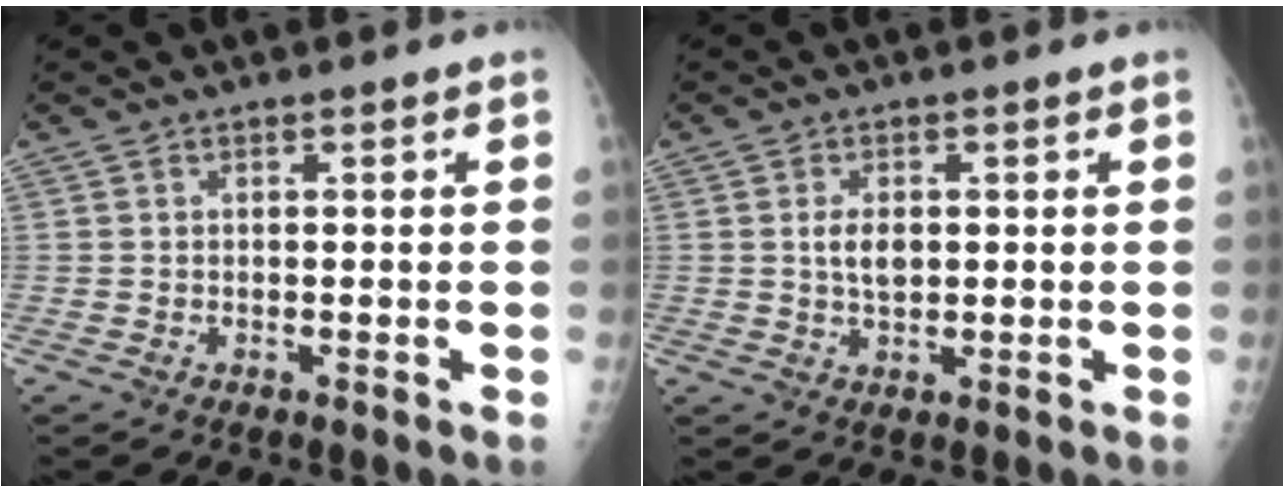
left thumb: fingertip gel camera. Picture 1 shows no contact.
{"total": 3.9, "force": [0.6, 2.4, 3.1], "torque": [-0.047, -0.004, 0.014]}